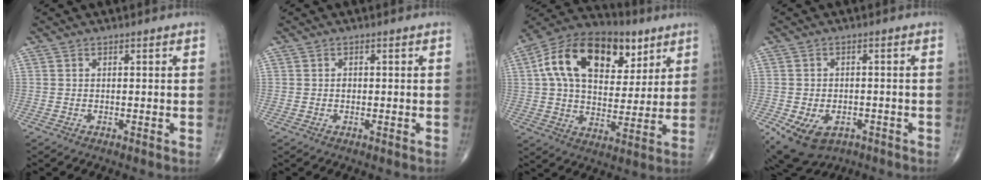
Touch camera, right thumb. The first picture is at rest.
{"total": 0.7, "force": [0.0, 0.6, 0.4], "torque": [-0.003, 0.002, -0.003]}
{"total": 22.1, "force": [8.3, 13.5, 15.3], "torque": [-0.233, 0.003, 0.131]}
{"total": 10.0, "force": [-4.5, 6.7, 5.9], "torque": [-0.102, 0.013, -0.059]}